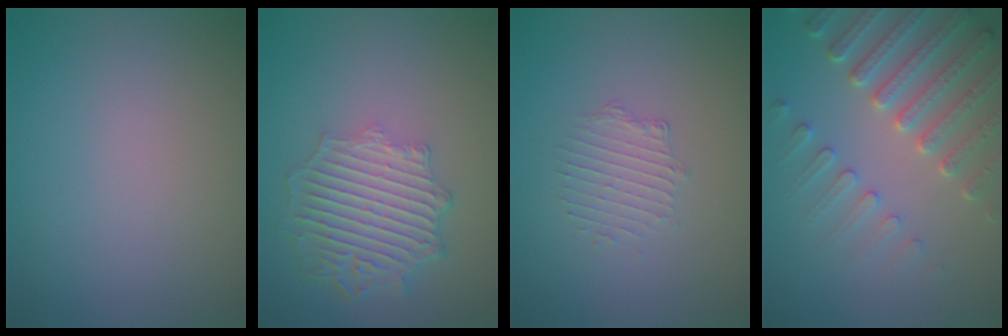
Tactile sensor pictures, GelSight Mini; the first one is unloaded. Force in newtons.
{"total": 6.2, "press": 4.8, "slide": 3.8}
{"total": 1.6, "press": 0.9, "slide": 1.3}
{"total": 5.4, "press": 4.8, "slide": 2.5}